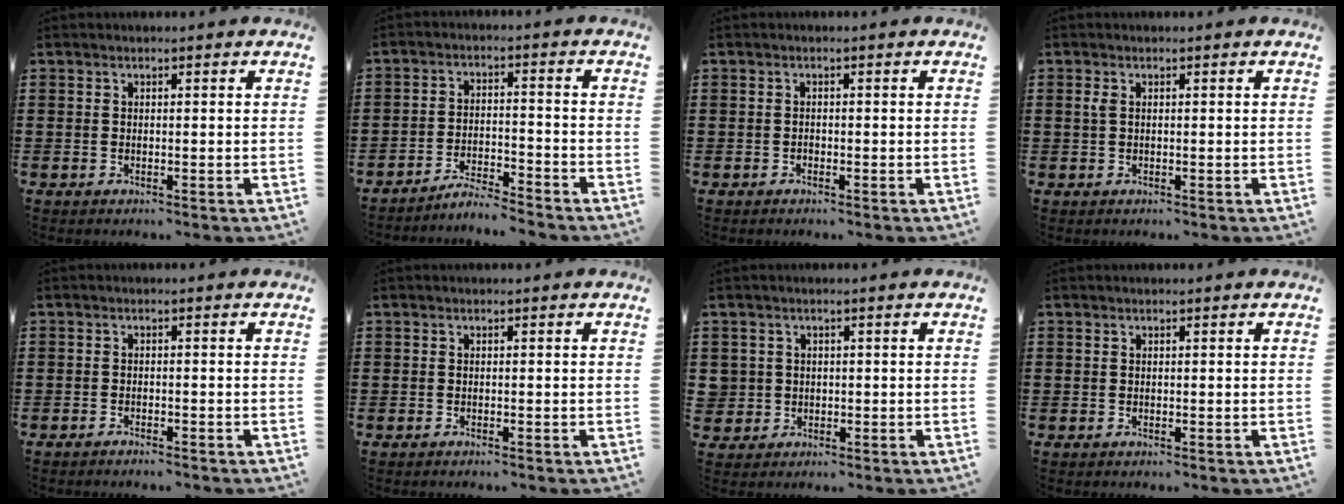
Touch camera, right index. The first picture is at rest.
{"total": 4.2, "force": [-4.1, -0.1, 0.5], "torque": [-0.013, 0.004, -0.086]}
{"total": 0.5, "force": [-0.4, 0.3, 0.2], "torque": [-0.004, 0.002, -0.008]}
{"total": 1.1, "force": [0.3, 0.5, 0.9], "torque": [-0.021, 0.004, 0.003]}
{"total": 1.0, "force": [-1.0, 0.0, 0.0], "torque": [-0.004, 0.002, -0.021]}
{"total": 0.5, "force": [-0.5, -0.1, 0.1], "torque": [-0.002, -0.003, -0.010]}
{"total": 2.1, "force": [-0.1, 2.1, 0.0], "torque": [-0.011, 0.008, -0.006]}
{"total": 0.0}